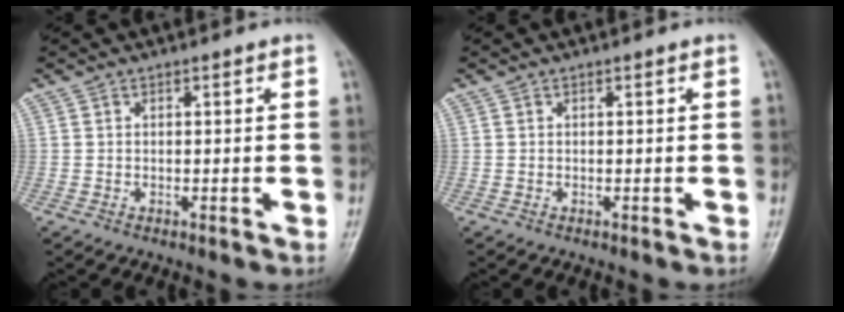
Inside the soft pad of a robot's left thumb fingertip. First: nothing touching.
{"total": 0.0}